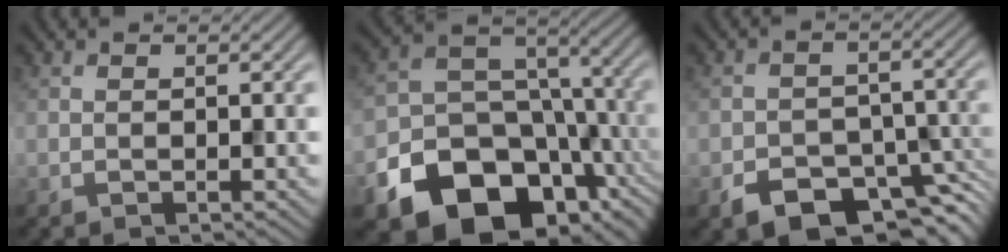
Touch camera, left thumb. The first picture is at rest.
{"total": 19.2, "force": [-9.5, 14.1, 8.8], "torque": [-0.166, -0.050, -0.161]}
{"total": 7.7, "force": [-5.2, 4.4, 3.7], "torque": [-0.055, -0.017, -0.084]}